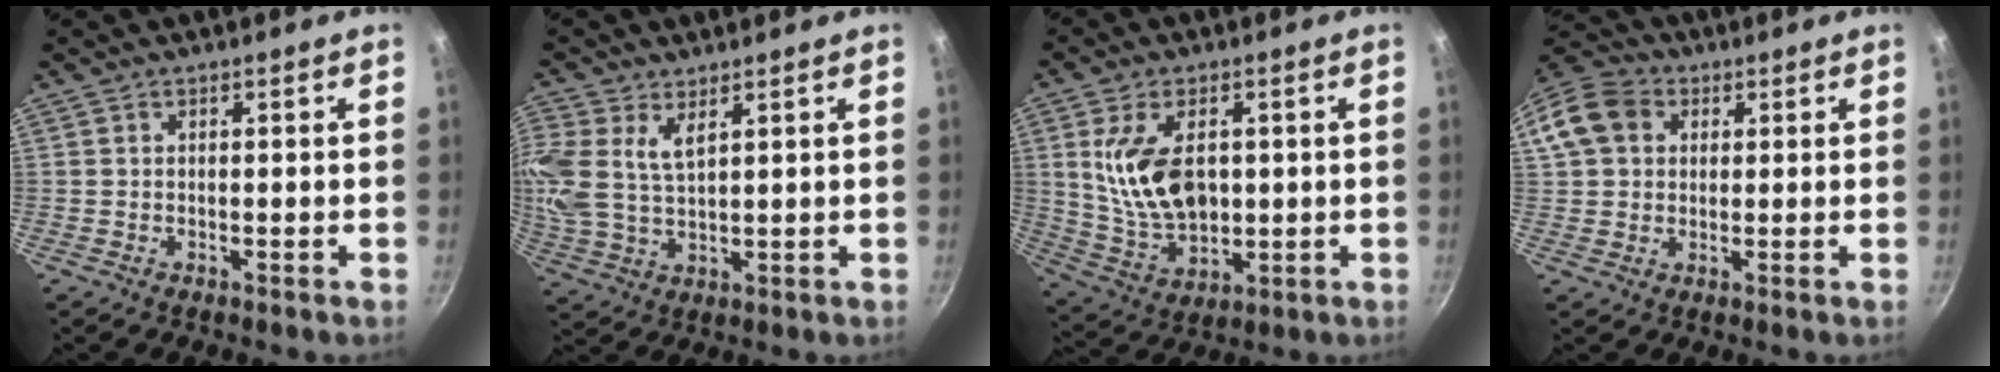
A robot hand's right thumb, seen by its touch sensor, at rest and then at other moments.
{"total": 10.4, "force": [4.7, 5.8, 7.2], "torque": [-0.163, -0.010, 0.098]}
{"total": 13.6, "force": [1.9, 8.2, 10.7], "torque": [-0.179, -0.019, 0.048]}
{"total": 11.0, "force": [2.7, 9.0, 5.7], "torque": [-0.091, 0.020, 0.033]}